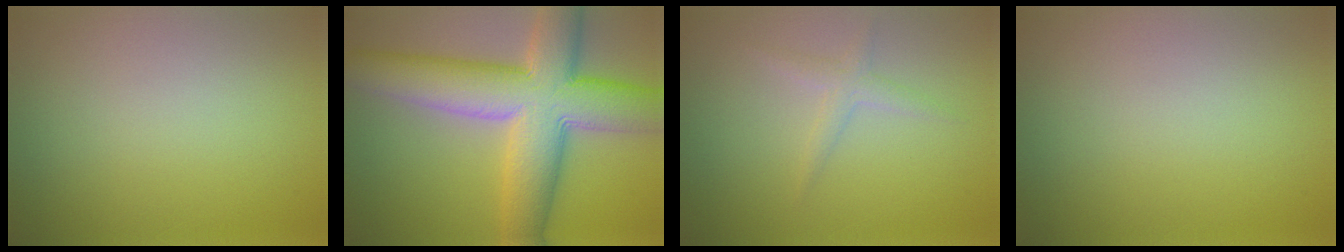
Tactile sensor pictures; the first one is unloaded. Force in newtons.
{"total": 12.0, "press": 11.9, "slide": 0.5}
{"total": 1.5, "press": 1.5, "slide": 0.0}
{"total": 0.0}